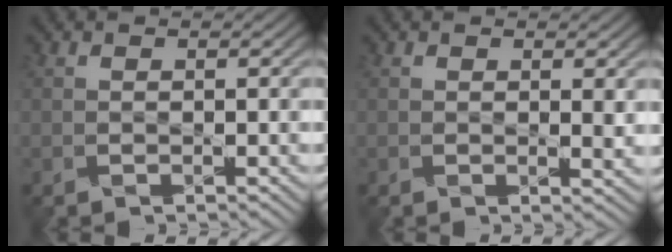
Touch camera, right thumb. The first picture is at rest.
{"total": 1.5, "force": [0.5, 0.5, 1.4], "torque": [-0.022, -0.001, 0.008]}